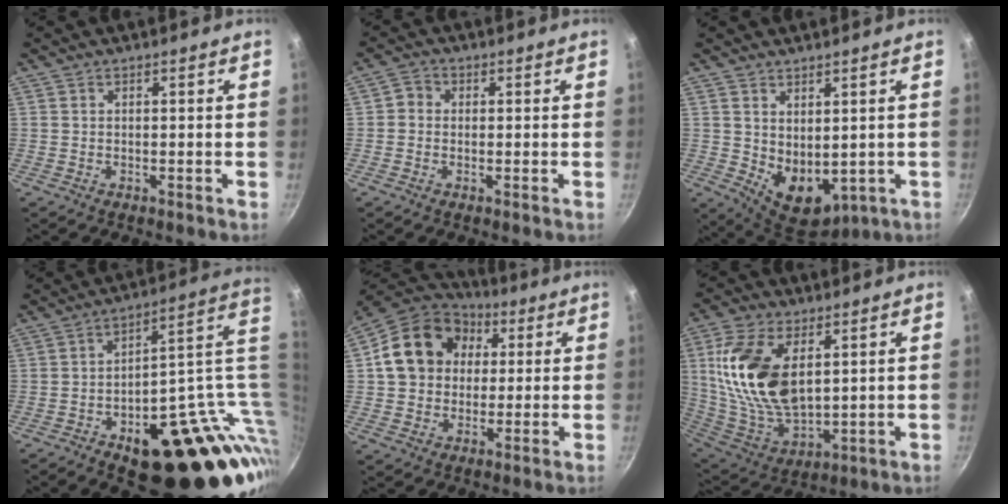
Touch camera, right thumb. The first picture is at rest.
{"total": 2.6, "force": [-0.1, 2.3, 1.1], "torque": [-0.011, 0.002, -0.012]}
{"total": 9.4, "force": [1.0, 6.2, 7.0], "torque": [-0.080, -0.028, 0.041]}
{"total": 29.0, "force": [-1.1, 15.1, 24.7], "torque": [-0.250, 0.013, 0.012]}
{"total": 16.0, "force": [3.6, 13.0, 8.6], "torque": [-0.128, 0.021, 0.047]}
{"total": 19.6, "force": [5.1, 11.0, 15.4], "torque": [-0.291, -0.027, 0.111]}